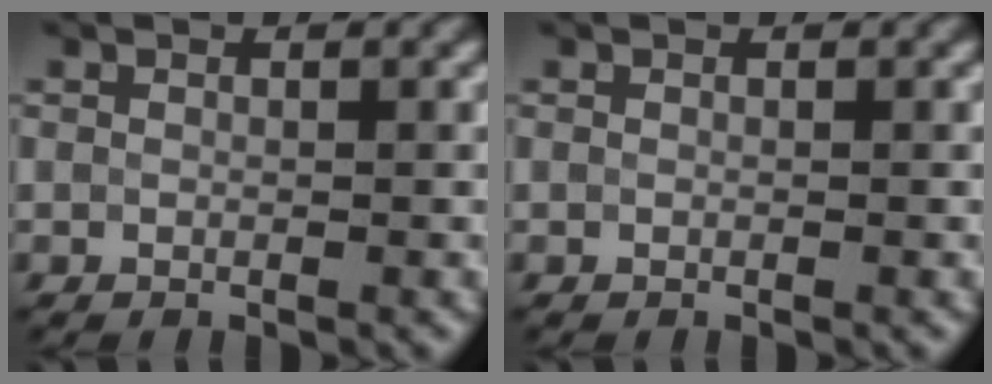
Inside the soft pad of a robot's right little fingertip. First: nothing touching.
{"total": 0.0}